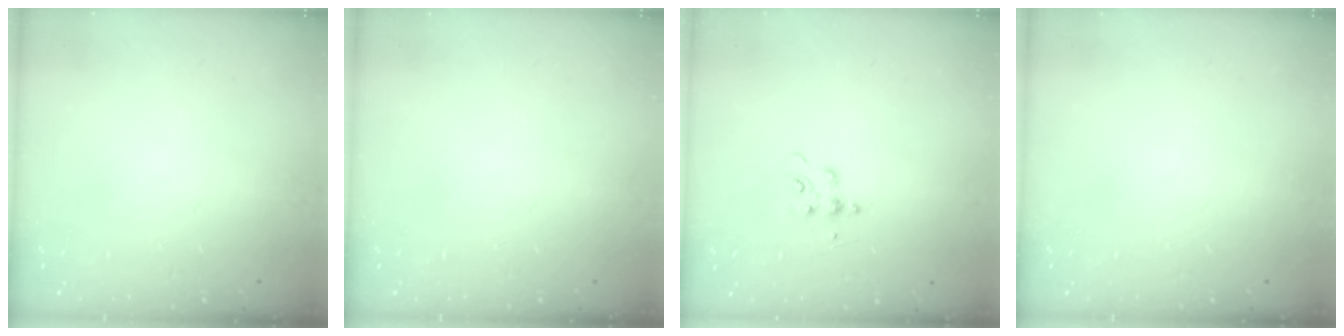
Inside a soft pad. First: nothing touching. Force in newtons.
{"total": 0.0}
{"total": 6.7, "press": 6.7, "slide": 0.6}
{"total": 0.0}